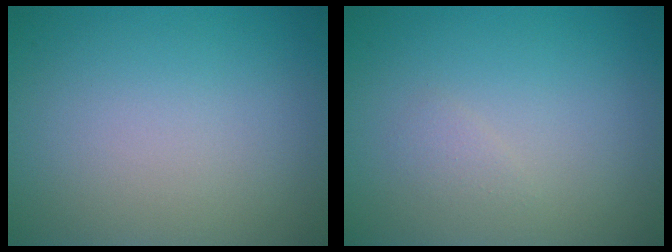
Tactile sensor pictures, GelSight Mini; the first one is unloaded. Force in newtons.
{"total": 0.8, "press": 0.8, "slide": 0.1}